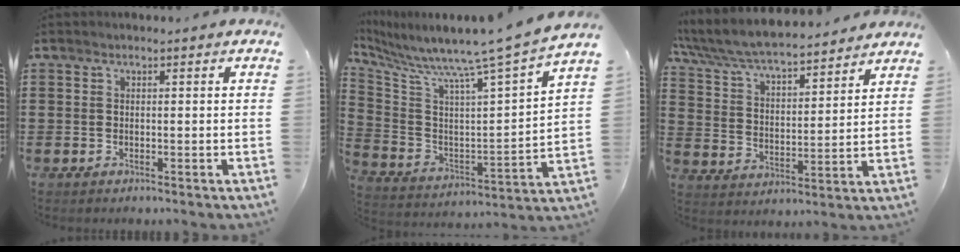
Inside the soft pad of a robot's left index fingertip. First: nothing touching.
{"total": 8.8, "force": [8.0, -1.2, 3.5], "torque": [-0.096, -0.082, 0.117]}
{"total": 6.6, "force": [6.2, 0.5, 2.2], "torque": [-0.069, -0.042, 0.103]}